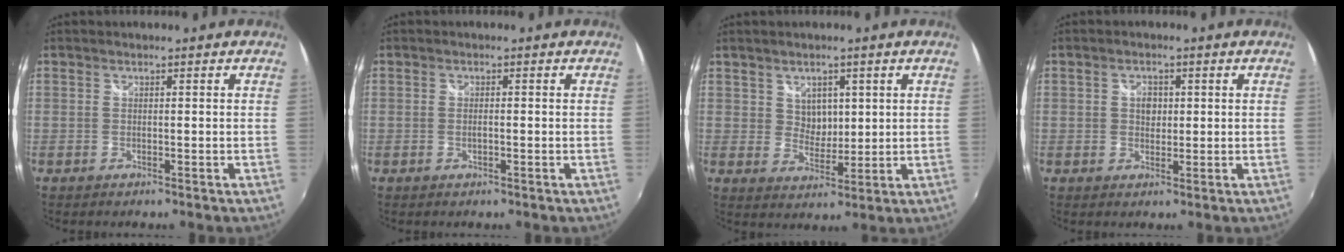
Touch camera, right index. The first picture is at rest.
{"total": 1.0, "force": [-0.2, 0.3, 0.9], "torque": [-0.018, -0.001, -0.004]}
{"total": 4.5, "force": [1.7, 3.7, 2.1], "torque": [-0.027, 0.002, 0.034]}
{"total": 2.8, "force": [0.5, 2.2, 1.6], "torque": [-0.022, 0.005, 0.007]}